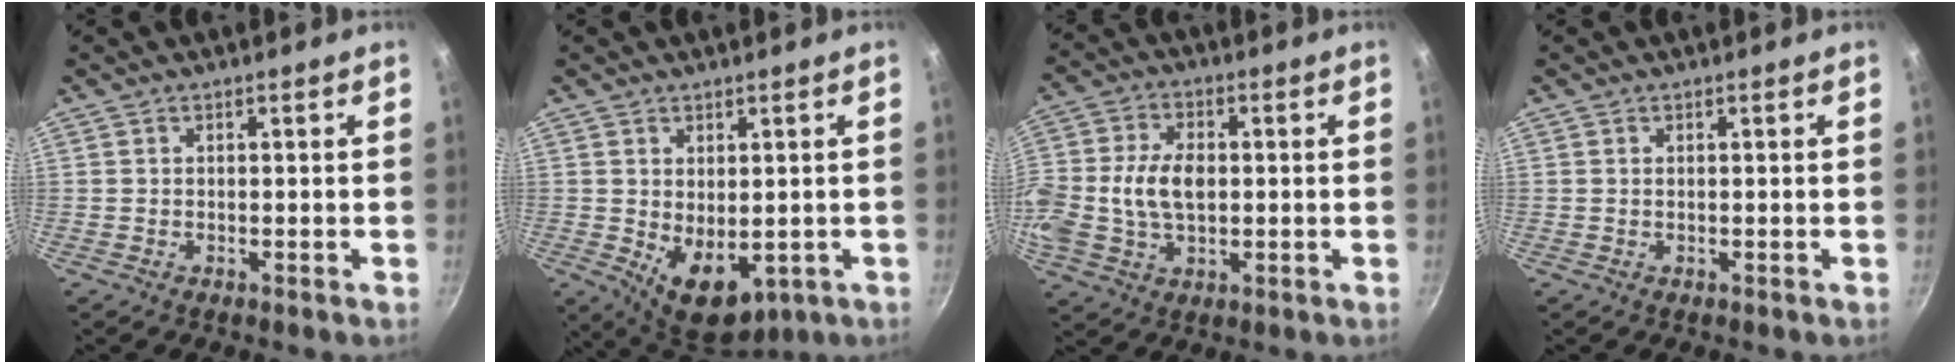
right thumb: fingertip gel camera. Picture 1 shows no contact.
{"total": 10.1, "force": [-1.9, 5.9, 8.0], "torque": [-0.104, -0.008, -0.002]}
{"total": 14.5, "force": [-0.2, 9.5, 10.9], "torque": [-0.246, 0.008, 0.002]}
{"total": 0.0}